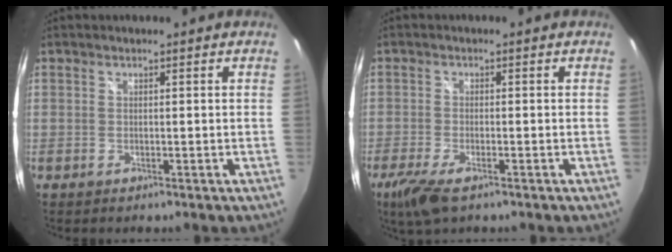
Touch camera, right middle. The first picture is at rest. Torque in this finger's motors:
{"motor_torque": [0.09, -0.09, 0.14, 0.06]}